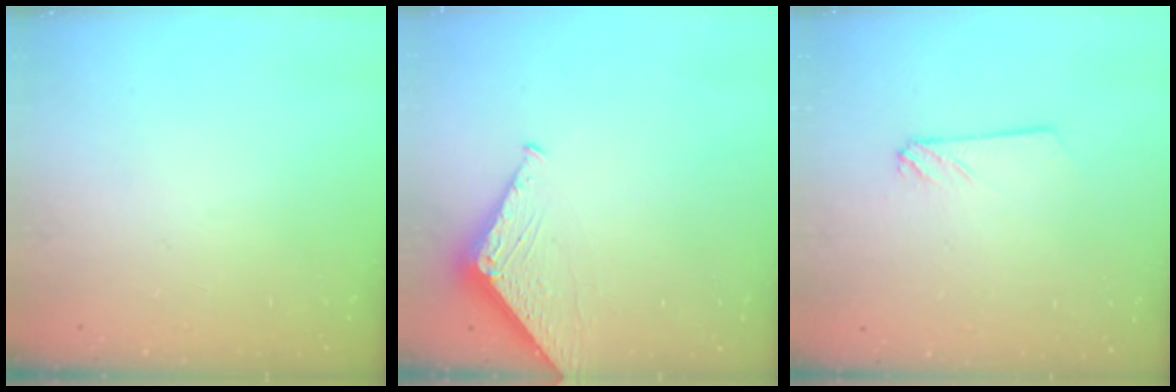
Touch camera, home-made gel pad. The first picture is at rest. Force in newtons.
{"total": 3.8, "press": 3.8, "slide": 0.5}
{"total": 2.4, "press": 2.4, "slide": 0.3}